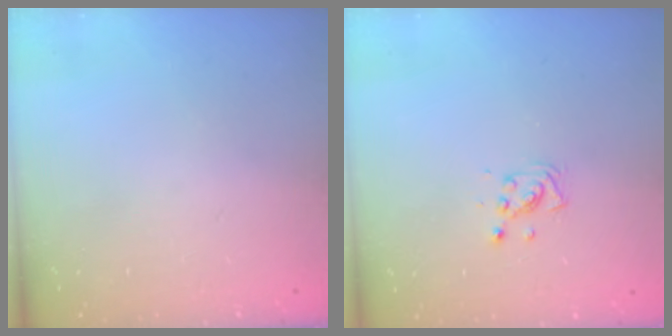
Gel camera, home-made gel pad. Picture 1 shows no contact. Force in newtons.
{"total": 5.0, "press": 4.7, "slide": 1.7}